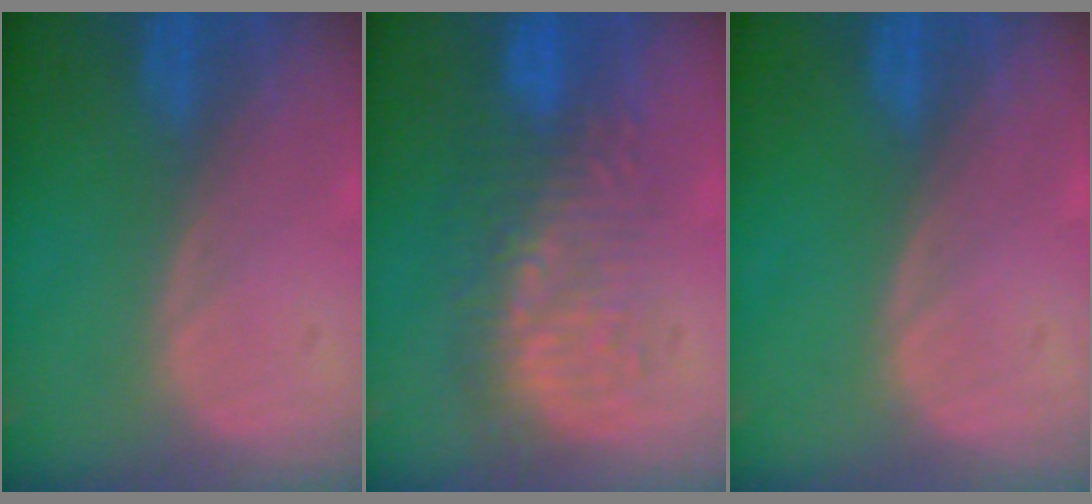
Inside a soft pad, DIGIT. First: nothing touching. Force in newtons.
{"total": 9.2, "press": 8.7, "slide": 2.7}
{"total": 0.0}